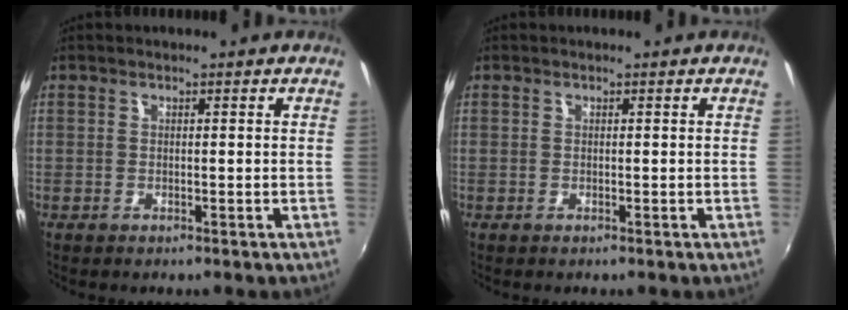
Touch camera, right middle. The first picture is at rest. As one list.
[{"total": 0.0}]